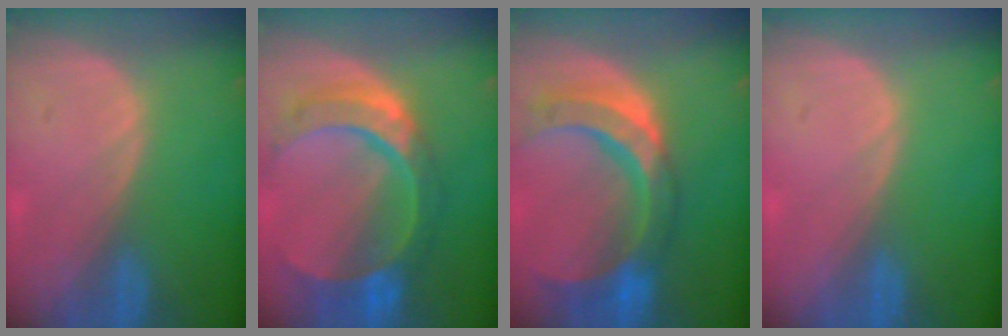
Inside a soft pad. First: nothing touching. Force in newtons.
{"total": 11.1, "press": 9.2, "slide": 6.1}
{"total": 11.5, "press": 9.8, "slide": 6.1}
{"total": 0.0}